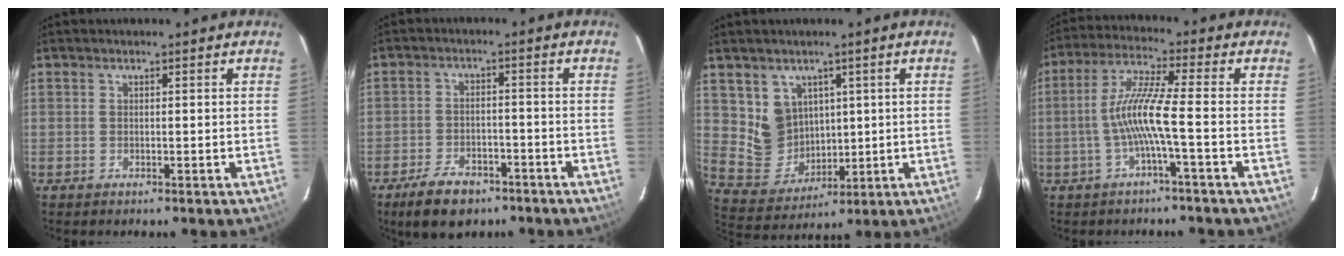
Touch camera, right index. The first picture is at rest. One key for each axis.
{"total": 9.1, "fx": -6.5, "fy": 4.5, "fz": 4.6, "tx": -0.114, "ty": -0.001, "tz": -0.103}
{"total": 9.1, "fx": 3.6, "fy": 8.1, "fz": 2.2, "tx": -0.052, "ty": 0.004, "tz": 0.093}
{"total": 8.4, "fx": -2.3, "fy": -0.7, "fz": 8.0, "tx": -0.175, "ty": 0.007, "tz": -0.043}